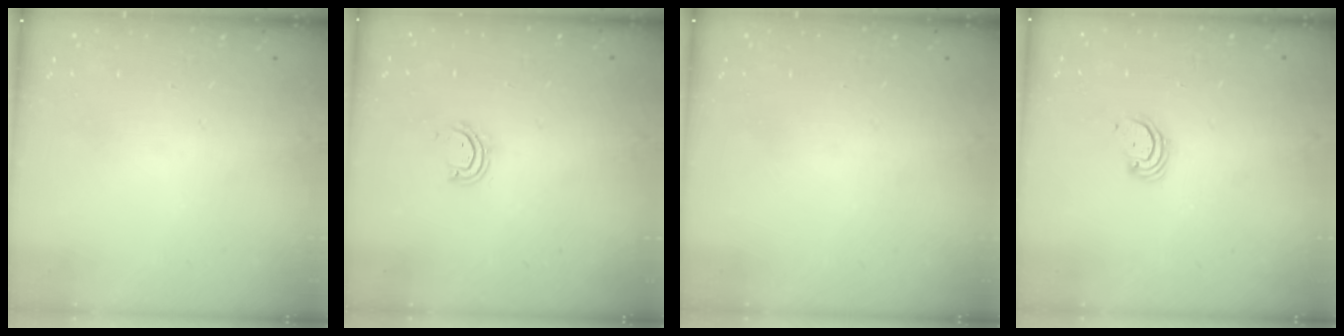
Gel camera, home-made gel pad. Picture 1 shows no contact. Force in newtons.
{"total": 3.7, "press": 3.6, "slide": 0.3}
{"total": 0.0}
{"total": 2.3, "press": 2.3, "slide": 0.2}